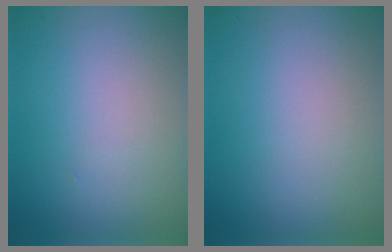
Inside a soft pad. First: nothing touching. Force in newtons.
{"total": 0.0}